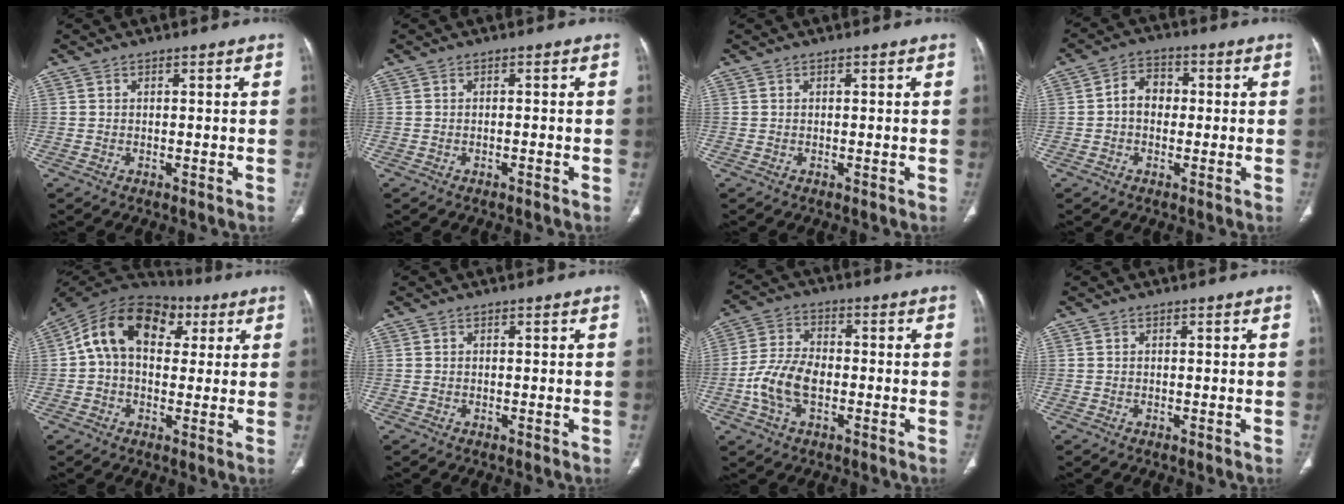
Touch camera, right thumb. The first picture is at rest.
{"total": 0.6, "force": [-0.4, 0.1, 0.4], "torque": [-0.014, 0.004, -0.004]}
{"total": 0.0}
{"total": 5.7, "force": [-0.2, 4.6, 3.4], "torque": [-0.036, 0.018, -0.012]}
{"total": 16.0, "force": [4.0, 11.0, 10.9], "torque": [-0.163, 0.033, 0.056]}
{"total": 0.0}
{"total": 9.6, "force": [-2.5, 5.7, 7.4], "torque": [-0.152, 0.019, -0.050]}
{"total": 0.0}